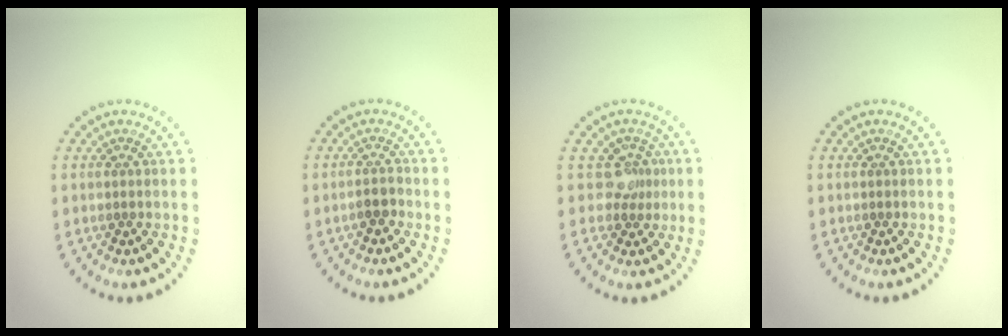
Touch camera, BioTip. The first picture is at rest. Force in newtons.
{"total": 1.4, "press": 1.2, "slide": 0.7}
{"total": 2.1, "press": 1.5, "slide": 1.4}
{"total": 0.0}